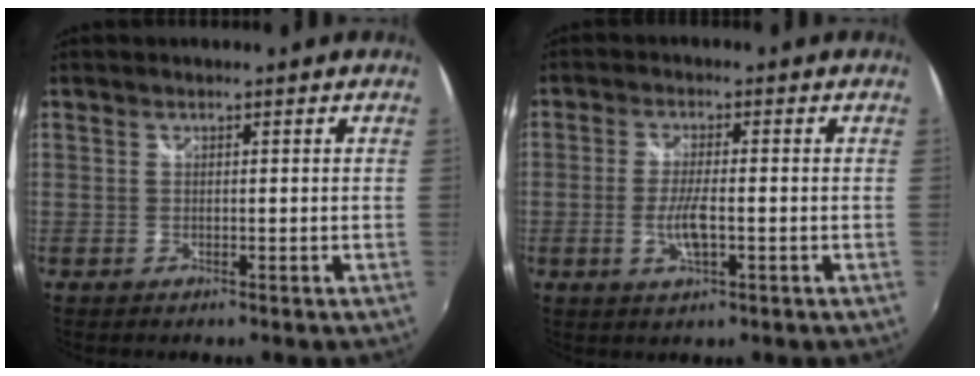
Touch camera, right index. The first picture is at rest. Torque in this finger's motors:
{"motor_torque": [0.02, 0.19, 0.12, 0.02]}